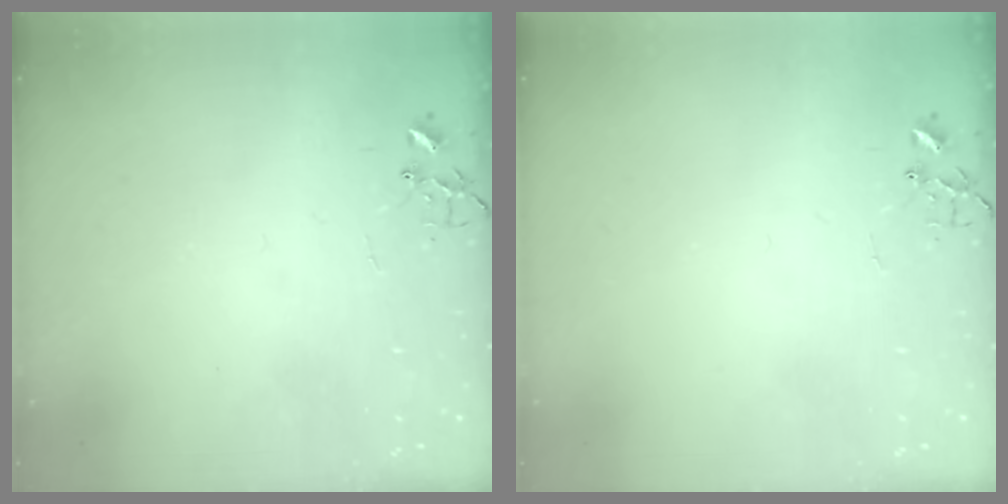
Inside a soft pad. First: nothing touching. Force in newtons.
{"total": 0.0}